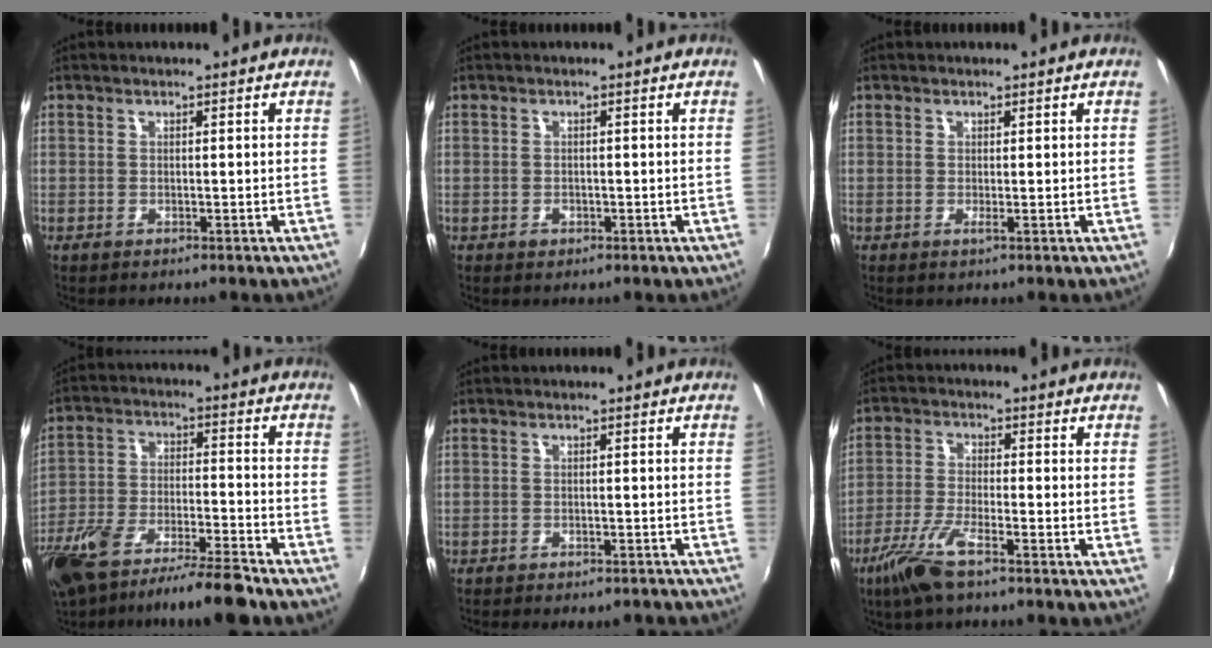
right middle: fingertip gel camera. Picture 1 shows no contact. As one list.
[{"total": 1.2, "force": [-0.7, 0.9, 0.4], "torque": [-0.006, -0.002, -0.010]}, {"total": 0.5, "force": [0.1, -0.2, 0.4], "torque": [-0.009, -0.004, -0.002]}, {"total": 16.1, "force": [-12.7, 2.6, 9.5], "torque": [-0.196, -0.031, -0.222]}, {"total": 7.0, "force": [-6.3, 1.9, 2.4], "torque": [-0.057, -0.010, -0.079]}, {"total": 8.2, "force": [-5.4, 1.4, 6.0], "torque": [-0.138, -0.011, -0.108]}]